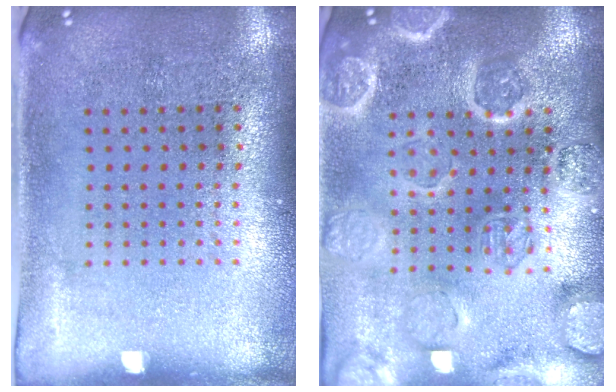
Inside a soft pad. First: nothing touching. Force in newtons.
{"total": 3.7, "press": 3.5, "slide": 1.1}